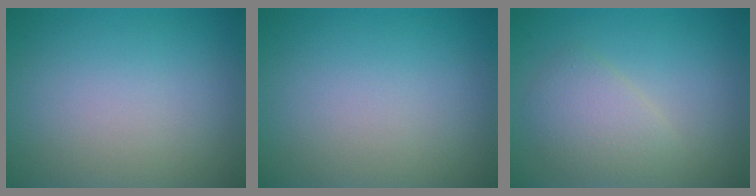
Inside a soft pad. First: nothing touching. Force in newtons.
{"total": 0.0}
{"total": 2.9, "press": 2.9, "slide": 0.1}